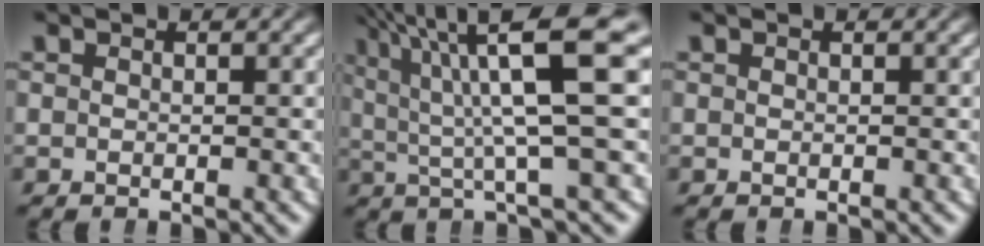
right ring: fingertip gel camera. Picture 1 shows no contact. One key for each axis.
{"total": 9.4, "fx": 3.4, "fy": 2.3, "fz": 8.5, "tx": -0.107, "ty": 0.018, "tz": 0.055}
{"total": 0.0}